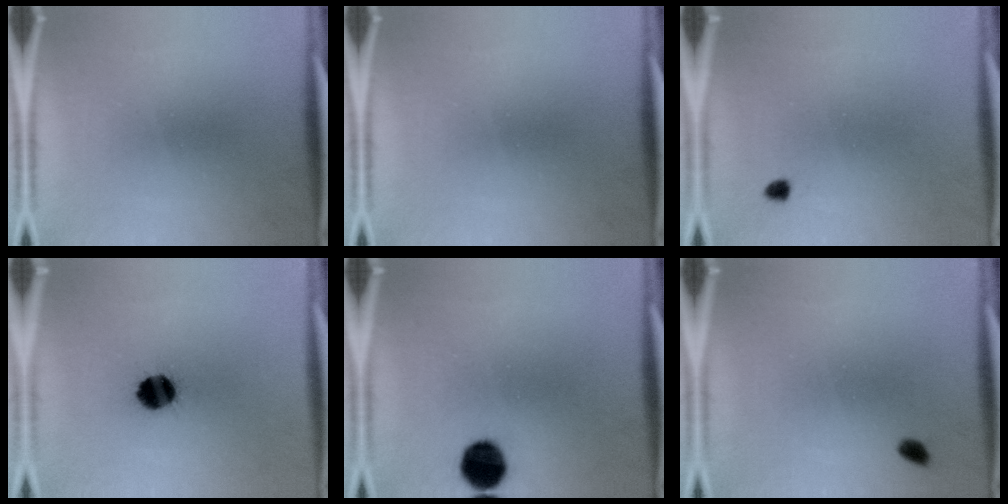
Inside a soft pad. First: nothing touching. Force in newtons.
{"total": 0.0}
{"total": 1.2}
{"total": 8.2}
{"total": 8.0}
{"total": 1.3}